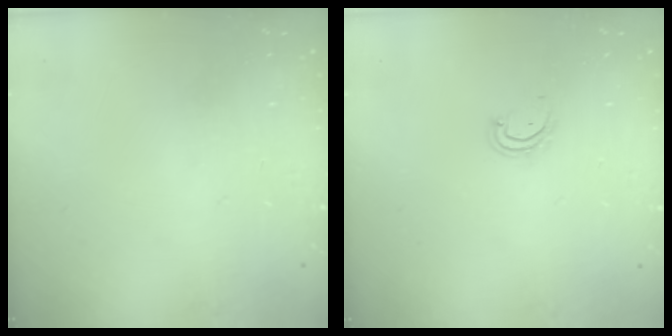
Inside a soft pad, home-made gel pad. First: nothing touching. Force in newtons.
{"total": 4.0, "press": 4.0, "slide": 0.3}